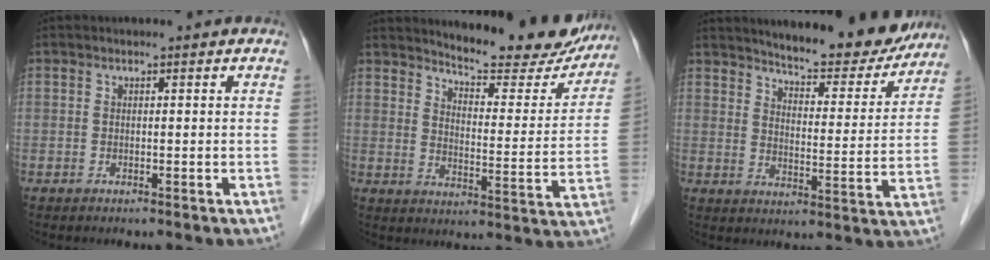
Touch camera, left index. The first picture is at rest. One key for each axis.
{"total": 17.7, "fx": 16.3, "fy": 3.8, "fz": 5.9, "tx": -0.062, "ty": -0.049, "tz": 0.198}
{"total": 16.6, "fx": 15.1, "fy": 3.4, "fz": 6.0, "tx": -0.065, "ty": -0.031, "tz": 0.192}